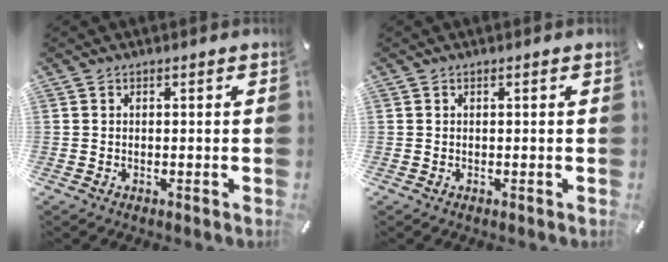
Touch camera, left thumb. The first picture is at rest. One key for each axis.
{"total": 0.0}